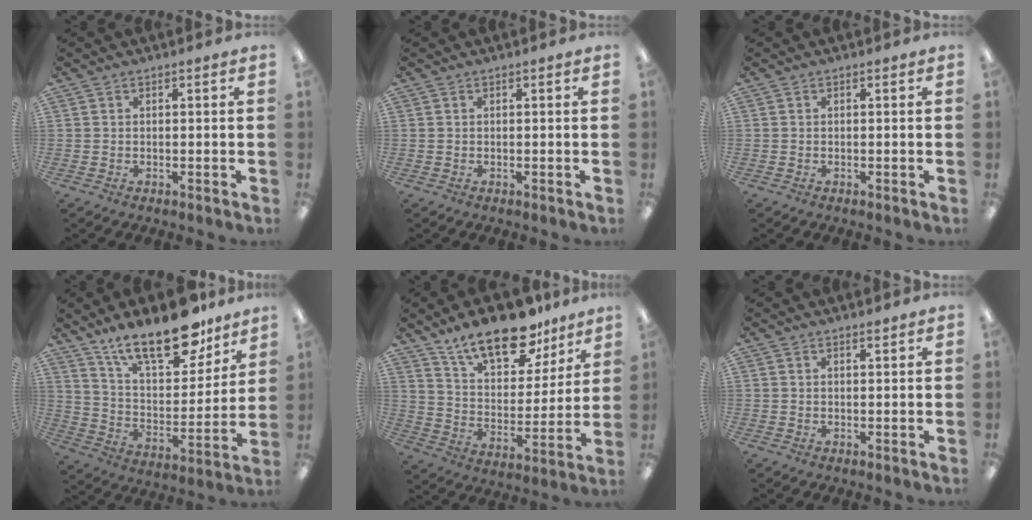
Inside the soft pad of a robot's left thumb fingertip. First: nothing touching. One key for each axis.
{"total": 0.0}
{"total": 0.0}
{"total": 21.1, "fx": 15.3, "fy": 8.2, "fz": 12.0, "tx": -0.194, "ty": -0.094, "tz": 0.265}
{"total": 19.7, "fx": 14.3, "fy": 8.7, "fz": 10.3, "tx": -0.170, "ty": -0.083, "tz": 0.248}
{"total": 1.0, "fx": 1.0, "fy": 0.0, "fz": 0.3, "tx": -0.006, "ty": -0.001, "tz": 0.017}